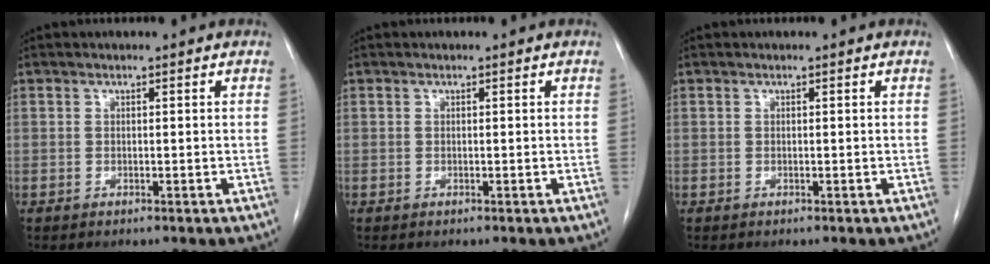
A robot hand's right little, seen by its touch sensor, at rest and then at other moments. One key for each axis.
{"total": 0.0}
{"total": 0.0}